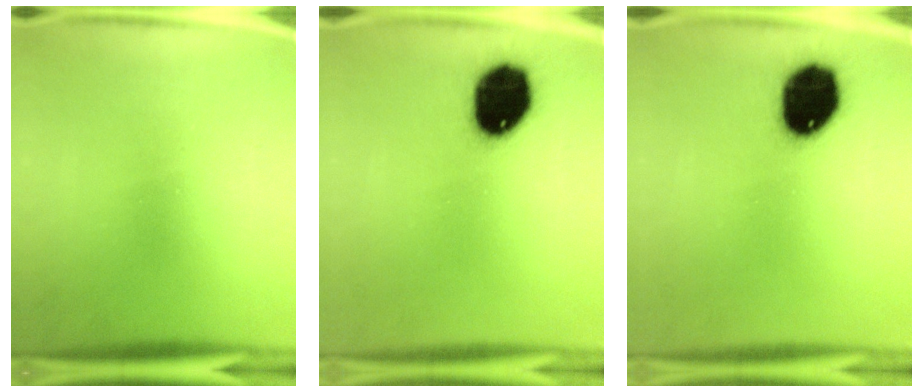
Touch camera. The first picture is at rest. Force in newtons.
{"total": 15.3}
{"total": 15.3}